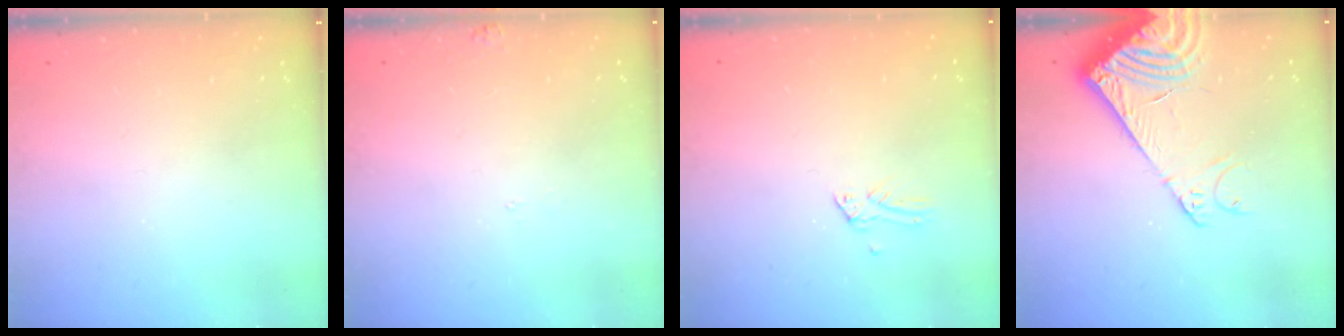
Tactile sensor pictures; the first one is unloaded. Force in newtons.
{"total": 4.5, "press": 4.5, "slide": 0.3}
{"total": 0.0}
{"total": 13.7, "press": 13.5, "slide": 2.6}